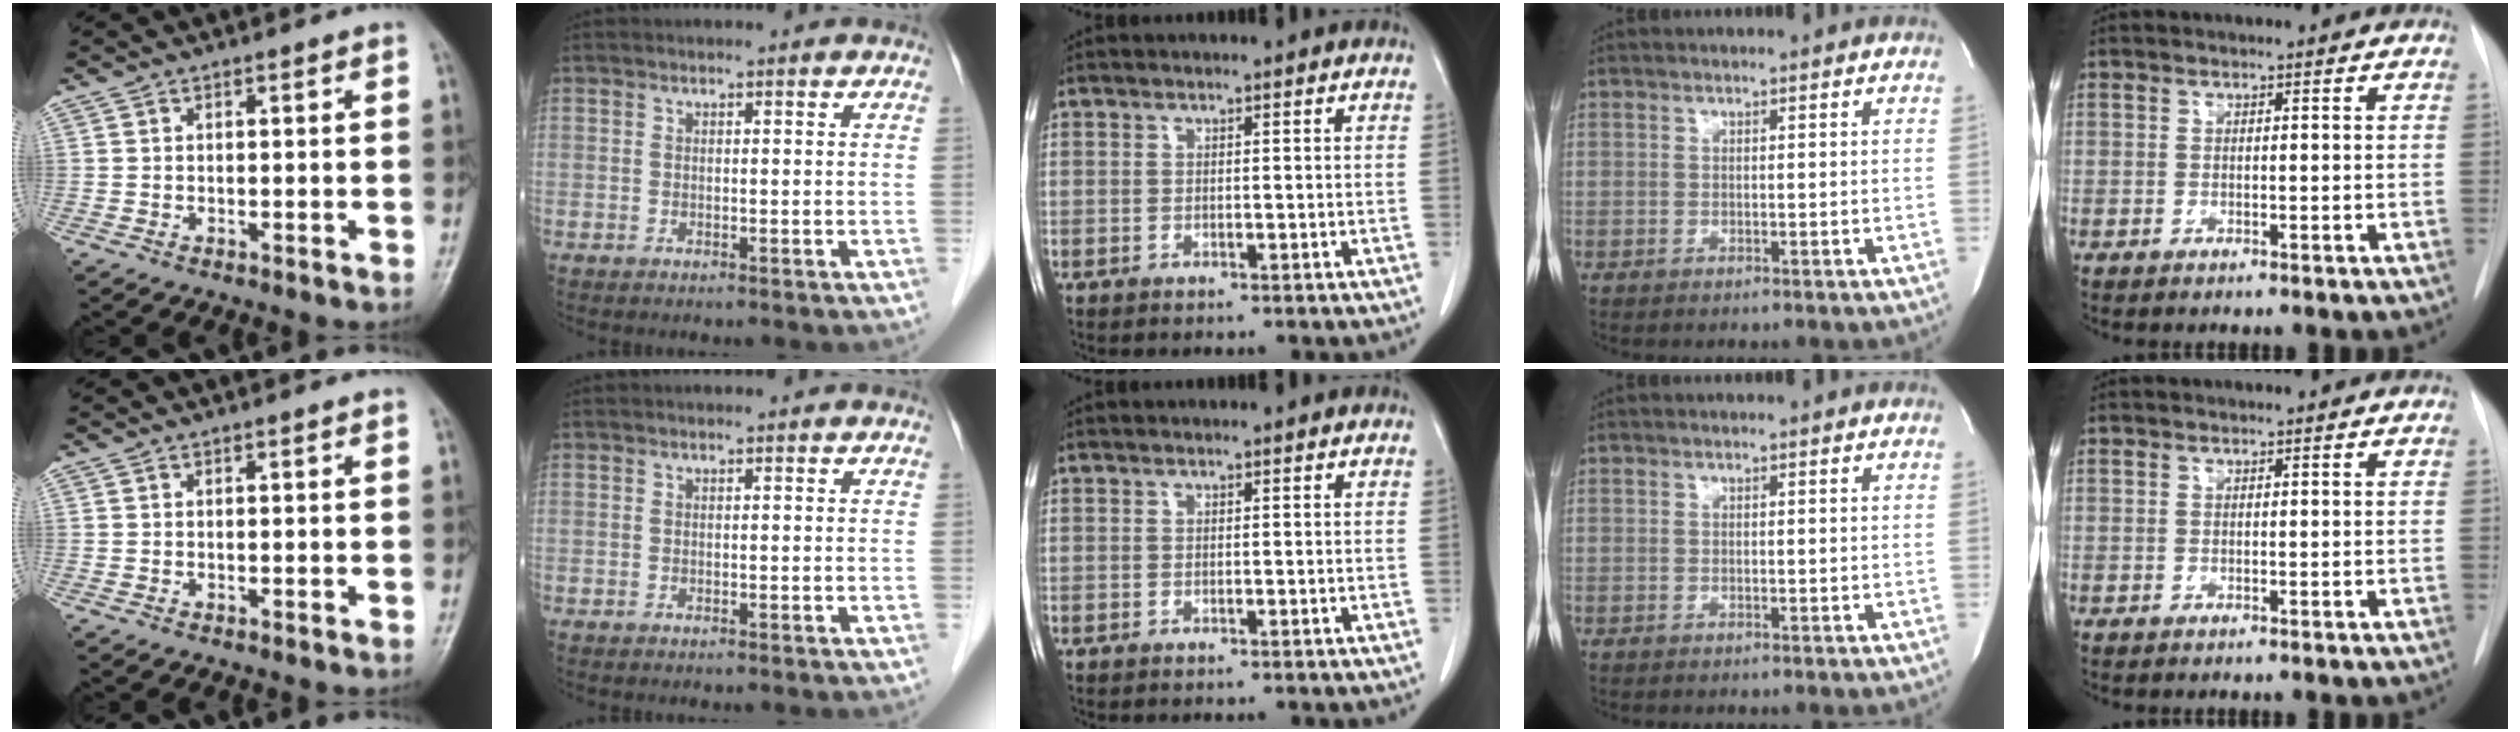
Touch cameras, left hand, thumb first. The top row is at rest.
{}